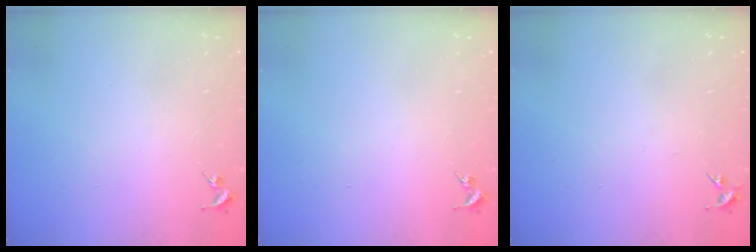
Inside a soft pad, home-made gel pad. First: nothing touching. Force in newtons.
{"total": 0.0}
{"total": 3.6, "press": 3.5, "slide": 0.4}